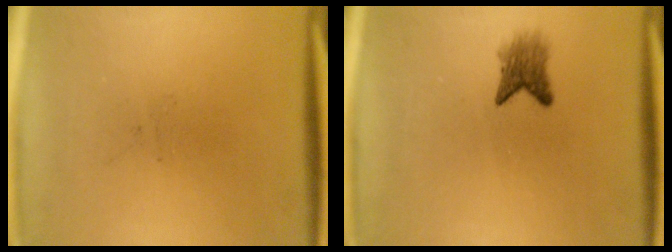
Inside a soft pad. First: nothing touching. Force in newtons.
{"total": 2.9}